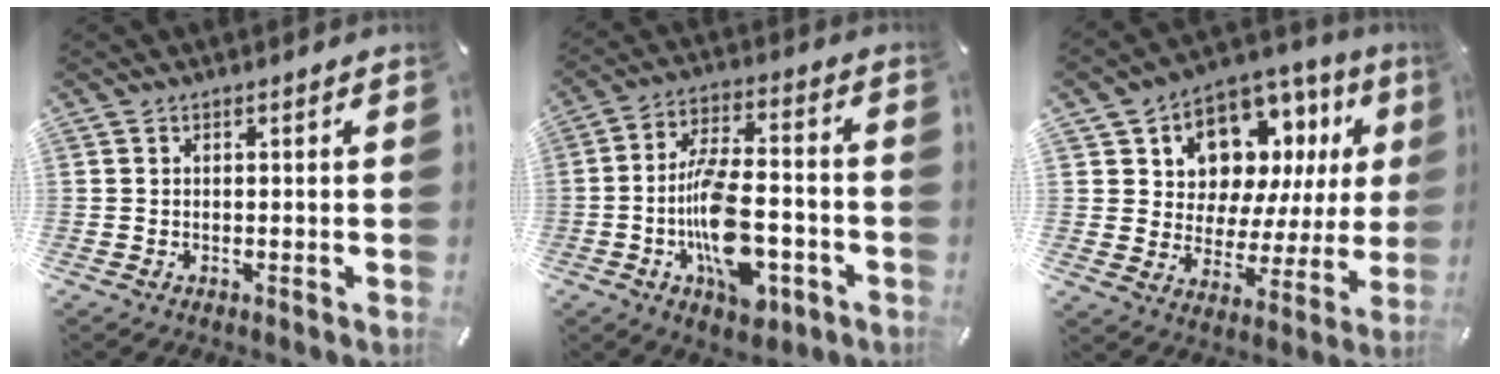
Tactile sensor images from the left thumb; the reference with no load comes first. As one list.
[{"total": 15.8, "force": [-5.2, 8.0, 12.6], "torque": [-0.226, 0.012, -0.087]}, {"total": 11.1, "force": [6.9, 7.9, 3.7], "torque": [-0.065, -0.068, 0.128]}]